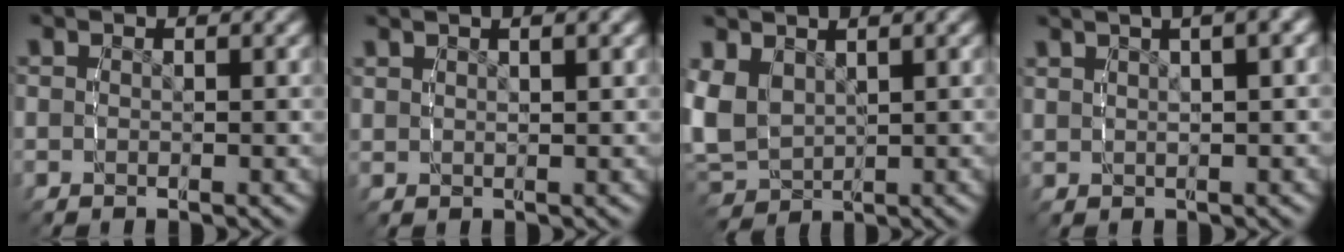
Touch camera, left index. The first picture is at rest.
{"total": 1.9, "force": [1.4, 0.0, 1.3], "torque": [-0.013, 0.007, 0.030]}
{"total": 5.7, "force": [0.9, 4.9, 2.7], "torque": [-0.098, -0.028, 0.034]}
{"total": 6.5, "force": [3.6, 2.1, 5.0], "torque": [-0.050, 0.030, 0.056]}